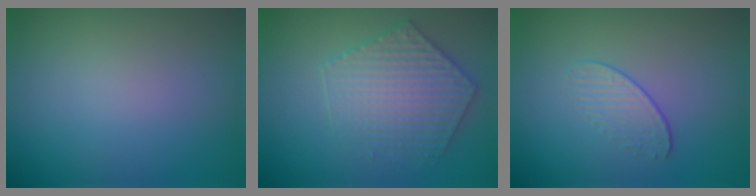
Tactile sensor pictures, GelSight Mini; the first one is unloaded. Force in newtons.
{"total": 4.0, "press": 3.8, "slide": 1.4}
{"total": 1.3, "press": 0.7, "slide": 1.1}